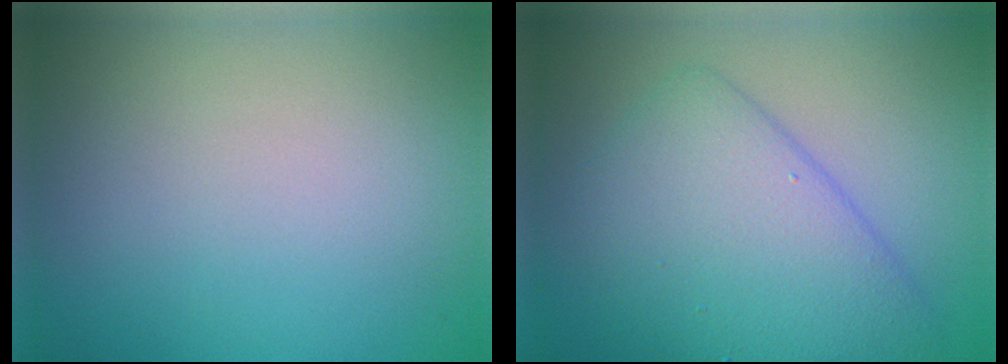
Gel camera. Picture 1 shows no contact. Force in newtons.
{"total": 7.0, "press": 7.0, "slide": 0.3}